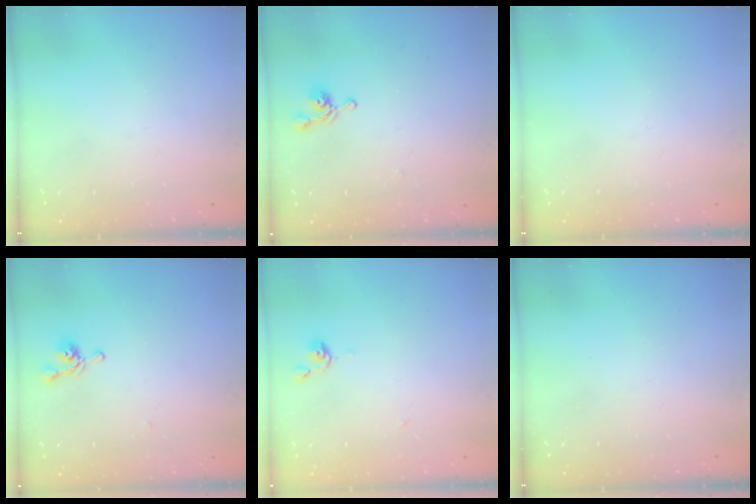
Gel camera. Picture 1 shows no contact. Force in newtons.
{"total": 4.5, "press": 4.5, "slide": 0.6}
{"total": 0.0}
{"total": 4.5, "press": 4.5, "slide": 0.6}
{"total": 0.0}
{"total": 0.0}